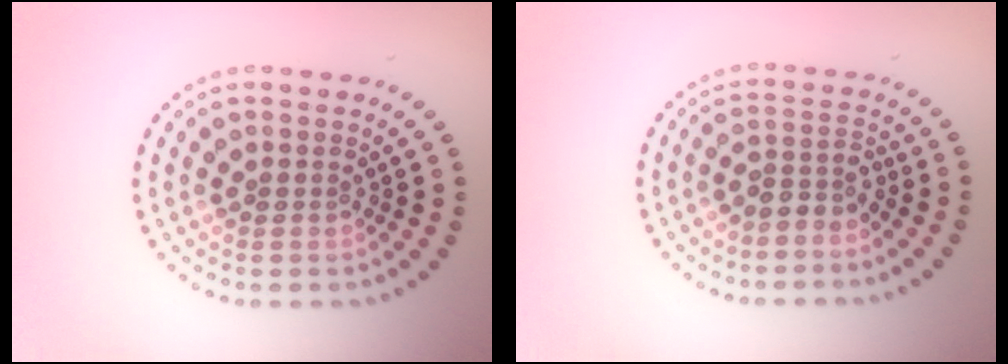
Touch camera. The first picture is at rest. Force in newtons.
{"total": 2.2, "press": 1.6, "slide": 1.4}